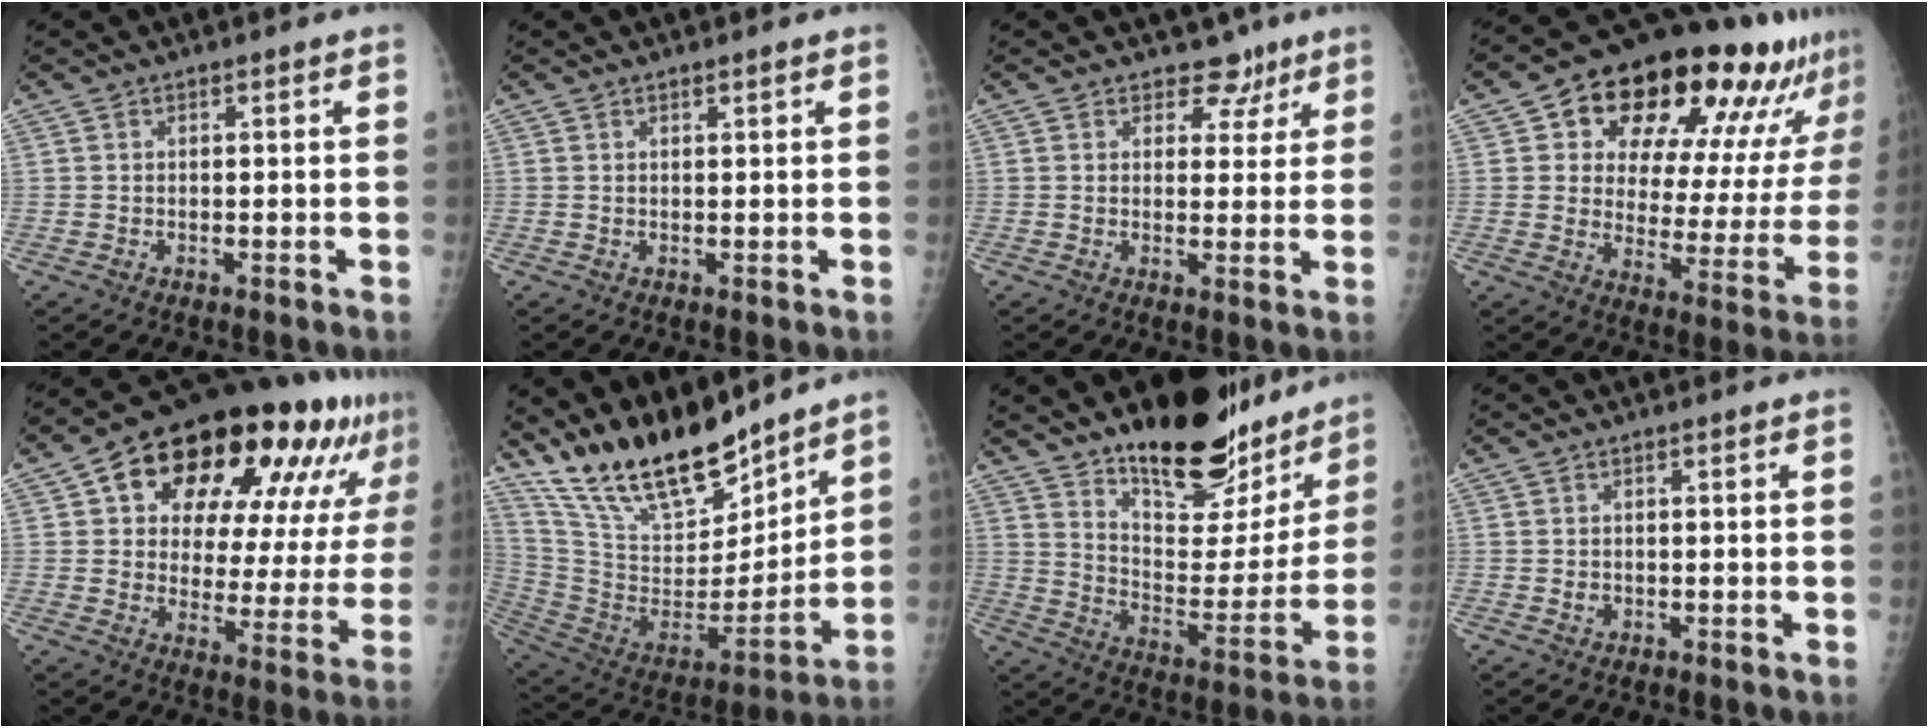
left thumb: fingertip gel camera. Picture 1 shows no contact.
{"total": 0.6, "force": [0.5, 0.1, 0.3], "torque": [-0.006, -0.003, 0.010]}
{"total": 5.0, "force": [3.6, 3.3, 0.9], "torque": [0.020, -0.019, 0.047]}
{"total": 26.2, "force": [16.2, 11.7, 16.9], "torque": [-0.205, -0.041, 0.227]}
{"total": 29.1, "force": [16.0, 13.1, 20.5], "torque": [-0.268, -0.011, 0.230]}
{"total": 23.2, "force": [19.0, 7.6, 10.9], "torque": [-0.165, -0.095, 0.346]}
{"total": 24.4, "force": [19.0, 9.6, 12.0], "torque": [-0.135, -0.118, 0.286]}
{"total": 1.1, "force": [0.1, 0.9, 0.5], "torque": [-0.006, 0.000, 0.005]}